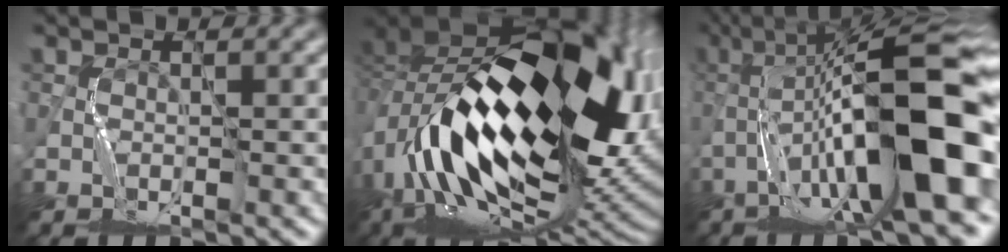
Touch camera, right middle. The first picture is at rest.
{"total": 19.2, "force": [-1.0, 10.2, 16.2], "torque": [-0.300, -0.008, -0.016]}
{"total": 15.7, "force": [-3.8, 3.6, 14.8], "torque": [-0.250, 0.026, -0.060]}